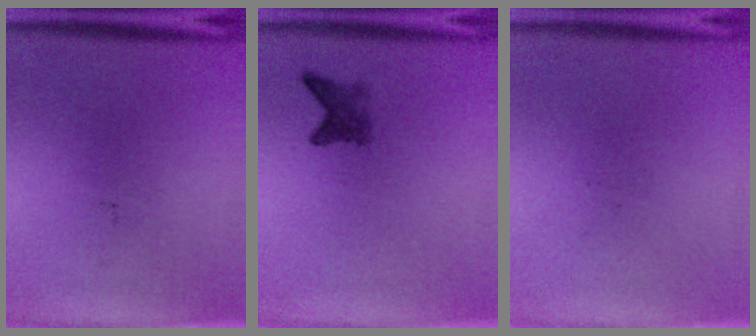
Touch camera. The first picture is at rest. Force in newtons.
{"total": 2.3}
{"total": 0.0}